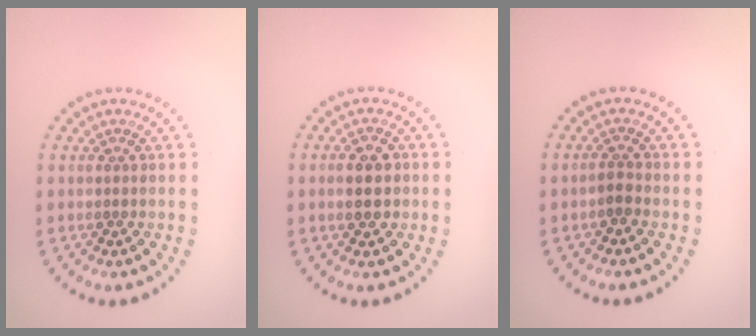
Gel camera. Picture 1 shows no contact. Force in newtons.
{"total": 2.8, "press": 2.8, "slide": 0.1}
{"total": 1.2, "press": 0.9, "slide": 0.7}